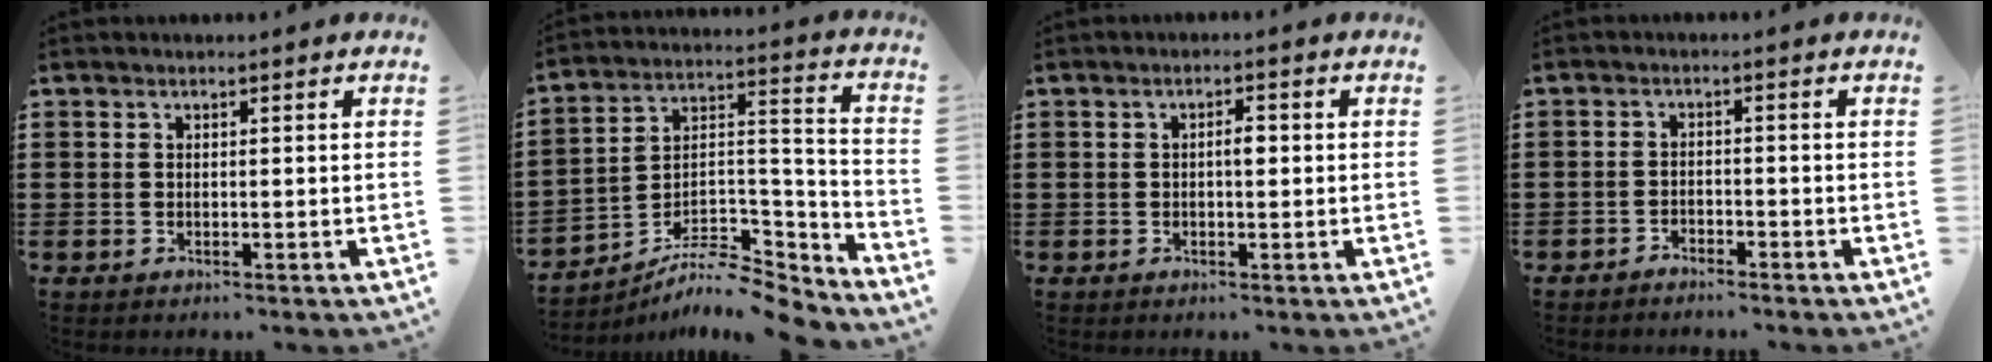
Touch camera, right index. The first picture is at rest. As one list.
[{"total": 8.5, "force": [-7.5, 2.4, 3.0], "torque": [-0.043, 0.011, -0.145]}, {"total": 2.3, "force": [0.0, 0.8, 2.1], "torque": [-0.040, 0.004, -0.002]}, {"total": 1.7, "force": [-1.7, 0.2, -0.1], "torque": [-0.004, 0.006, -0.038]}]